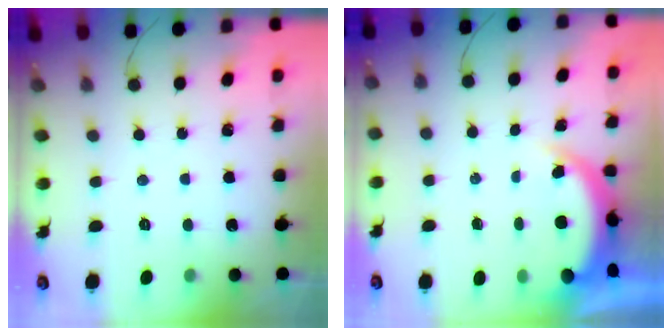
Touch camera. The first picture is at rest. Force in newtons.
{"total": 4.6, "press": 4.4, "slide": 1.1}